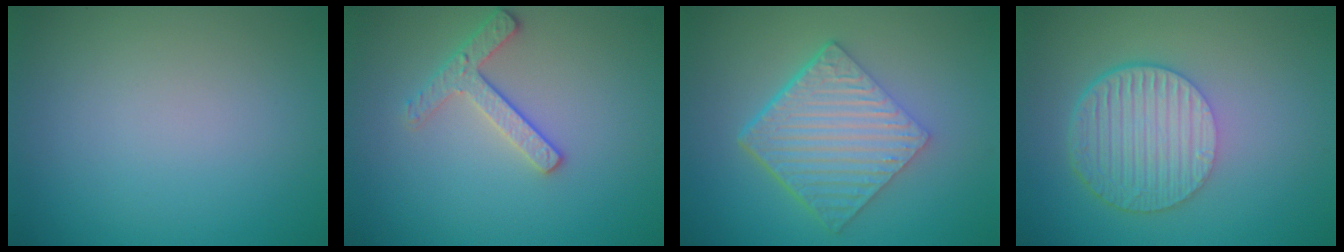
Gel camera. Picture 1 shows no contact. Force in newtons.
{"total": 2.4, "press": 2.3, "slide": 0.5}
{"total": 6.7, "press": 4.7, "slide": 4.8}
{"total": 6.5, "press": 4.5, "slide": 4.7}